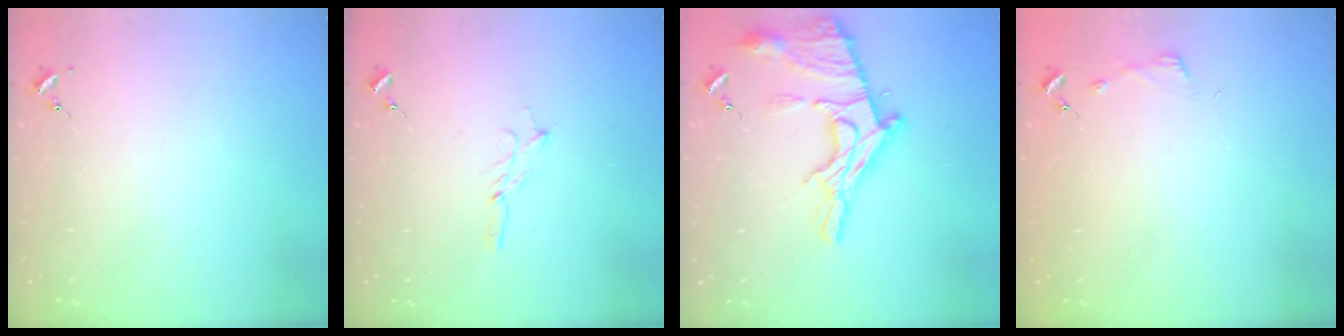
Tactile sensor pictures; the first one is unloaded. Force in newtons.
{"total": 2.7, "press": 2.7, "slide": 0.3}
{"total": 18.7, "press": 18.6, "slide": 1.6}
{"total": 2.9, "press": 2.9, "slide": 0.3}